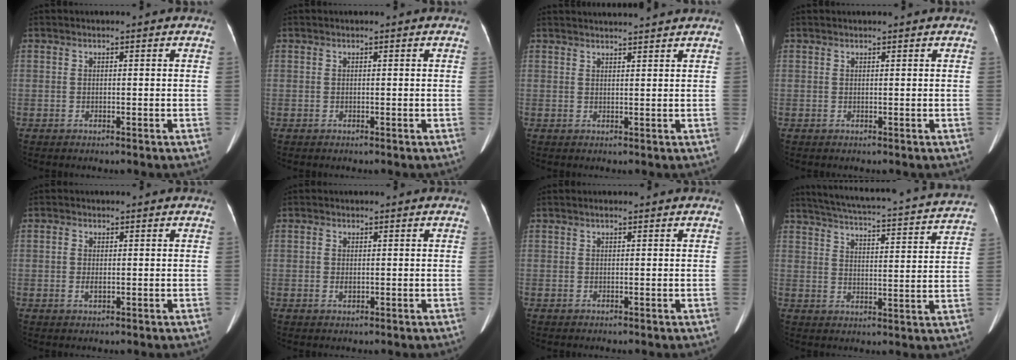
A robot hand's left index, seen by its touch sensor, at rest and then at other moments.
{"total": 0.0}
{"total": 6.6, "force": [6.3, -0.8, 1.9], "torque": [-0.020, 0.011, 0.078]}
{"total": 1.5, "force": [1.4, 0.0, 0.7], "torque": [-0.009, 0.009, 0.017]}
{"total": 1.6, "force": [-0.3, 0.9, 1.3], "torque": [-0.028, -0.004, 0.002]}
{"total": 1.2, "force": [-0.2, 0.7, 0.9], "torque": [-0.020, -0.004, 0.004]}
{"total": 0.9, "force": [0.7, 0.0, 0.6], "torque": [-0.009, 0.009, 0.014]}
{"total": 23.9, "force": [21.9, 2.2, 9.3], "torque": [-0.148, -0.036, 0.277]}